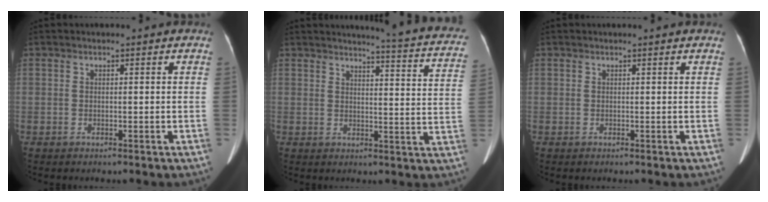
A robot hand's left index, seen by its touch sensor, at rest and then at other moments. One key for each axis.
{"total": 15.6, "fx": 14.5, "fy": 0.8, "fz": 5.7, "tx": -0.058, "ty": -0.072, "tz": 0.137}
{"total": 0.5, "fx": 0.5, "fy": 0.0, "fz": 0.2, "tx": -0.004, "ty": 0.001, "tz": 0.006}